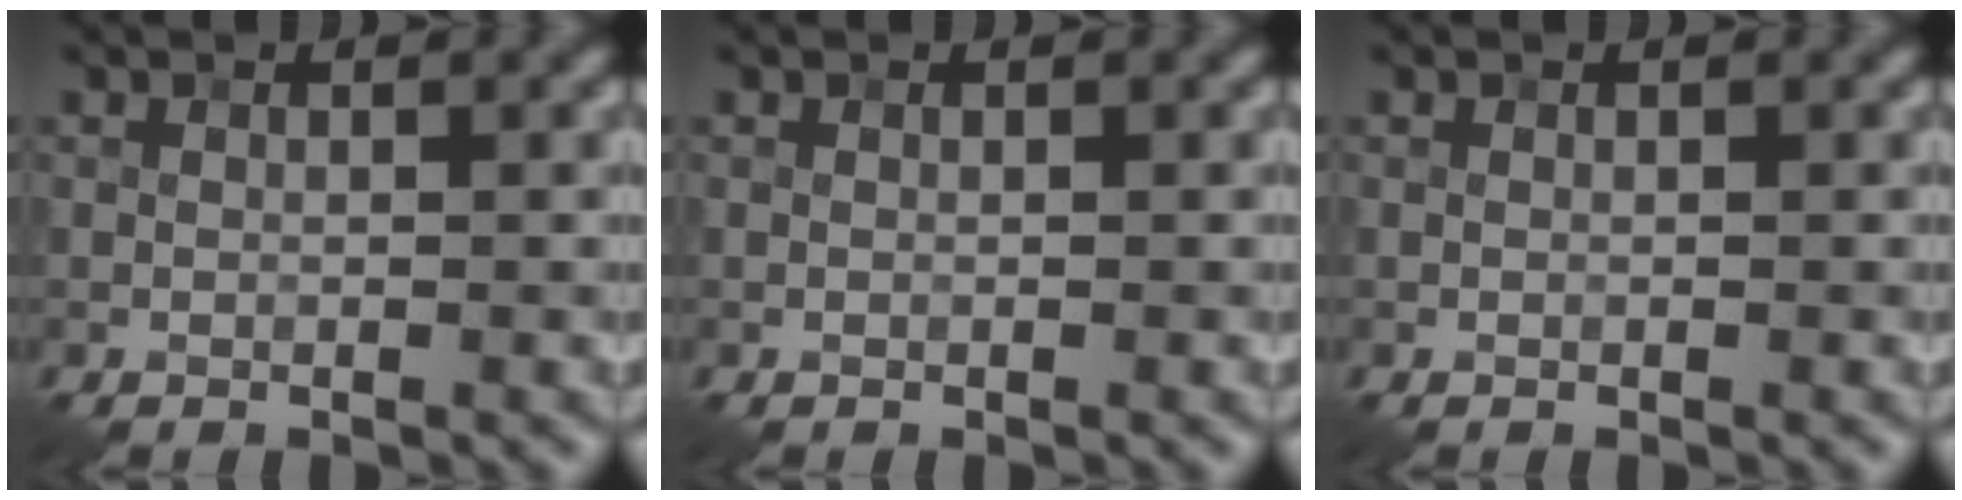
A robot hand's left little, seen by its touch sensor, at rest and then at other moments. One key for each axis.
{"total": 0.0}
{"total": 0.0}